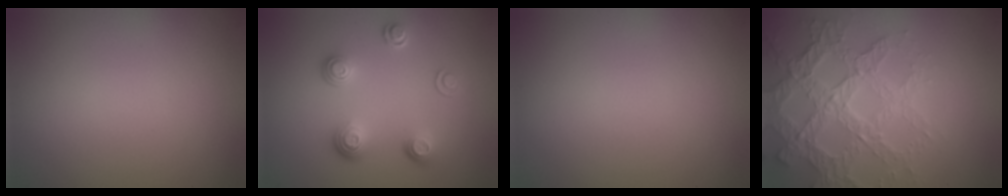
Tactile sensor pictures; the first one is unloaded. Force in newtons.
{"total": 3.6, "press": 2.7, "slide": 2.4}
{"total": 0.0}
{"total": 7.1, "press": 5.1, "slide": 5.0}